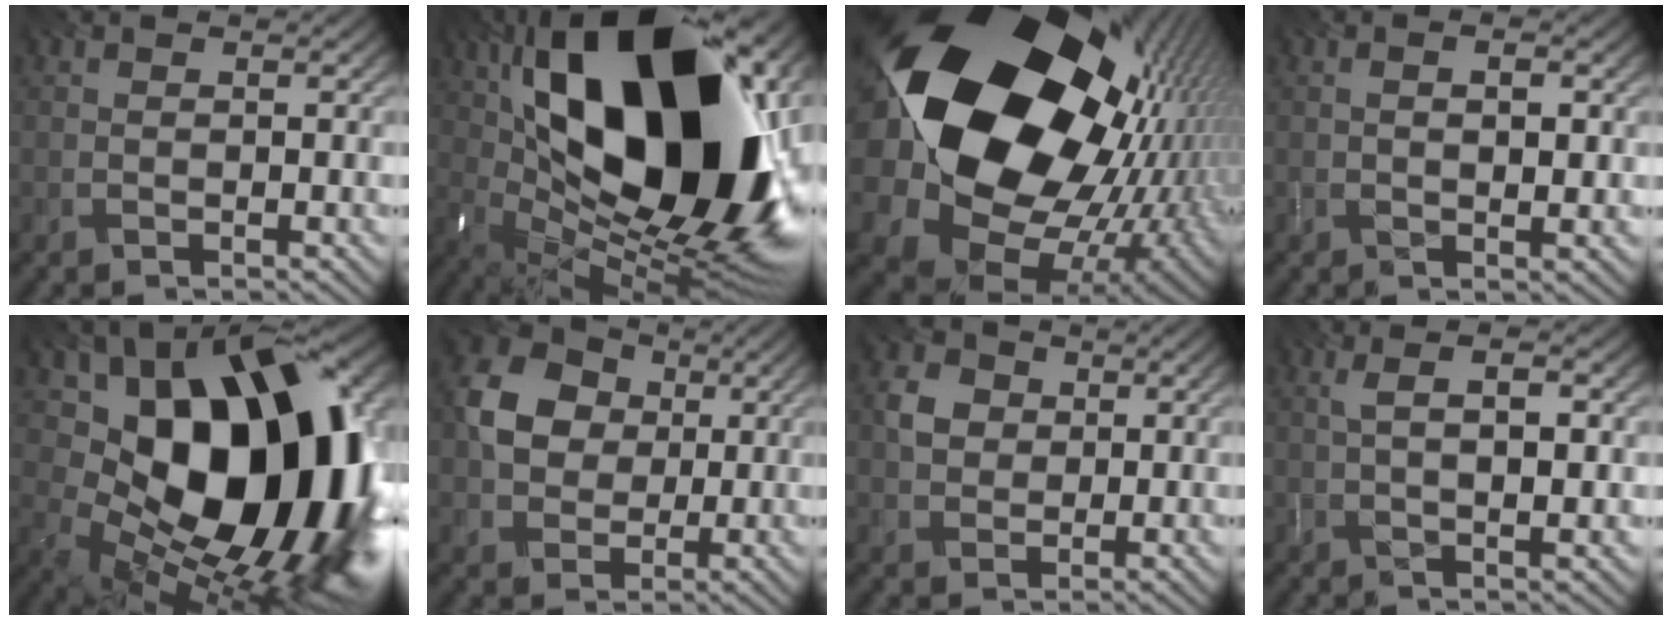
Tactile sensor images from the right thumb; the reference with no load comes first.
{"total": 22.4, "force": [5.6, 12.5, 17.8], "torque": [-0.353, 0.021, 0.108]}
{"total": 23.4, "force": [5.5, 17.6, 14.4], "torque": [-0.292, -0.063, 0.141]}
{"total": 2.4, "force": [0.2, 1.0, 2.1], "torque": [-0.039, -0.003, 0.008]}
{"total": 19.2, "force": [3.0, 12.5, 14.3], "torque": [-0.206, -0.001, 0.056]}
{"total": 7.8, "force": [1.3, 6.5, 4.2], "torque": [-0.099, 0.009, 0.017]}
{"total": 3.7, "force": [0.7, 3.1, 1.7], "torque": [-0.042, 0.006, 0.014]}
{"total": 3.5, "force": [0.7, 0.6, 3.4], "torque": [-0.067, 0.000, 0.018]}